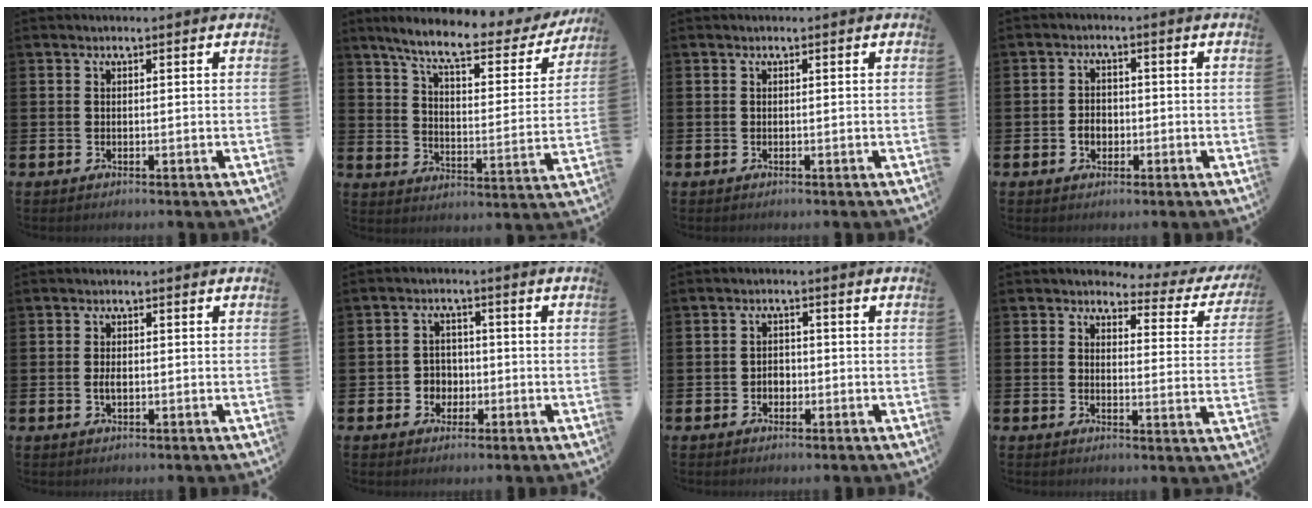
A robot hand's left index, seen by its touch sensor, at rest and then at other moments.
{"total": 8.5, "force": [7.1, 1.7, 4.2], "torque": [-0.098, -0.047, 0.114]}
{"total": 0.0}
{"total": 2.5, "force": [-0.8, 2.1, 1.1], "torque": [-0.016, 0.002, -0.021]}
{"total": 1.6, "force": [-0.2, 0.9, 1.4], "torque": [-0.026, 0.004, -0.006]}
{"total": 3.0, "force": [-0.8, 2.9, 0.4], "torque": [-0.021, 0.005, -0.023]}
{"total": 1.9, "force": [-0.7, 1.6, 0.8], "torque": [-0.009, 0.002, -0.018]}
{"total": 2.5, "force": [1.8, 1.5, 0.7], "torque": [-0.018, -0.020, 0.020]}